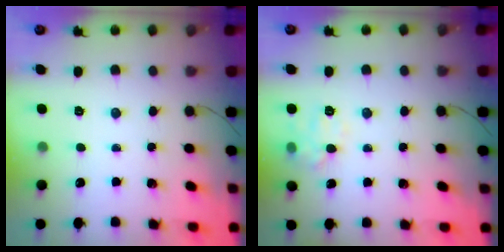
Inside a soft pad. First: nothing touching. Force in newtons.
{"total": 10.2, "press": 10.1, "slide": 0.8}